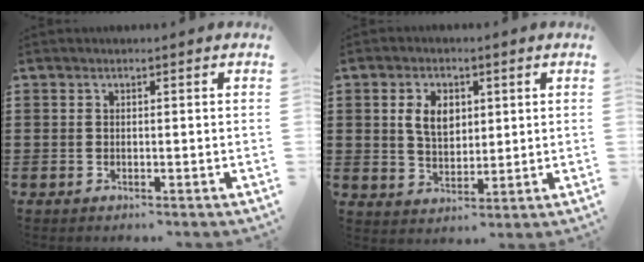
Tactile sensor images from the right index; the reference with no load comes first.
{"total": 5.3, "force": [1.5, 3.4, 3.7], "torque": [-0.083, 0.007, 0.022]}